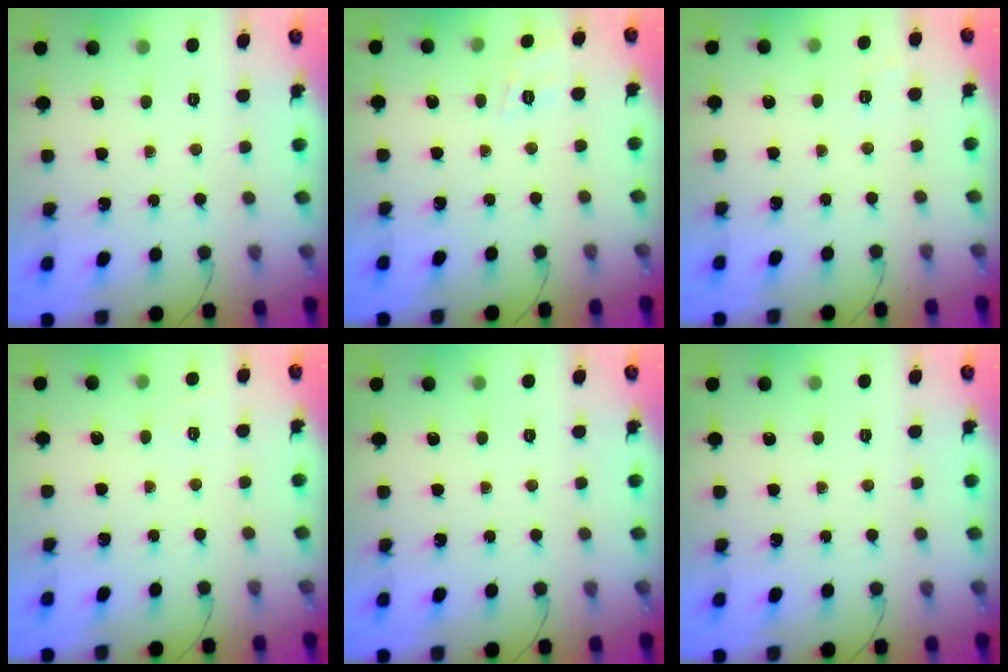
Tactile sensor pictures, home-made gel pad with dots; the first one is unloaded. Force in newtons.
{"total": 3.6, "press": 3.2, "slide": 1.7}
{"total": 2.0, "press": 1.2, "slide": 1.6}
{"total": 2.7, "press": 2.1, "slide": 1.7}
{"total": 0.0}
{"total": 0.0}